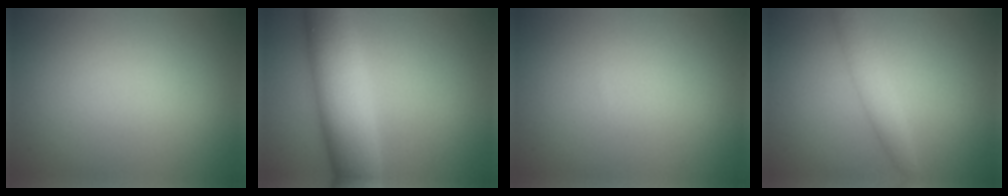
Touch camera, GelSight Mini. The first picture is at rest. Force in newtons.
{"total": 8.6, "press": 8.6, "slide": 0.2}
{"total": 0.0}
{"total": 2.3, "press": 2.3, "slide": 0.1}